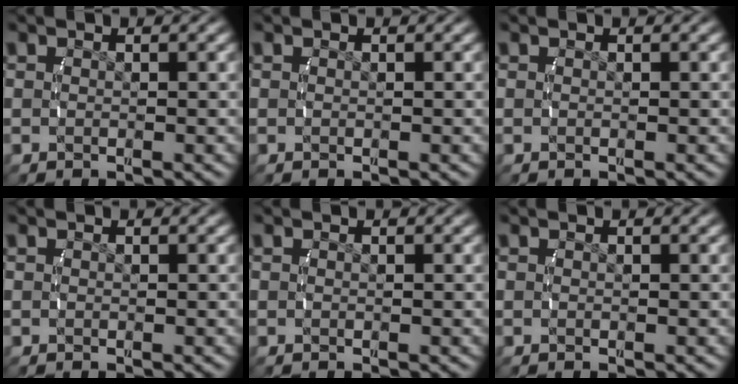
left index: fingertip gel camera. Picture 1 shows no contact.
{"total": 0.0}
{"total": 0.0}
{"total": 0.0}
{"total": 0.0}
{"total": 0.0}